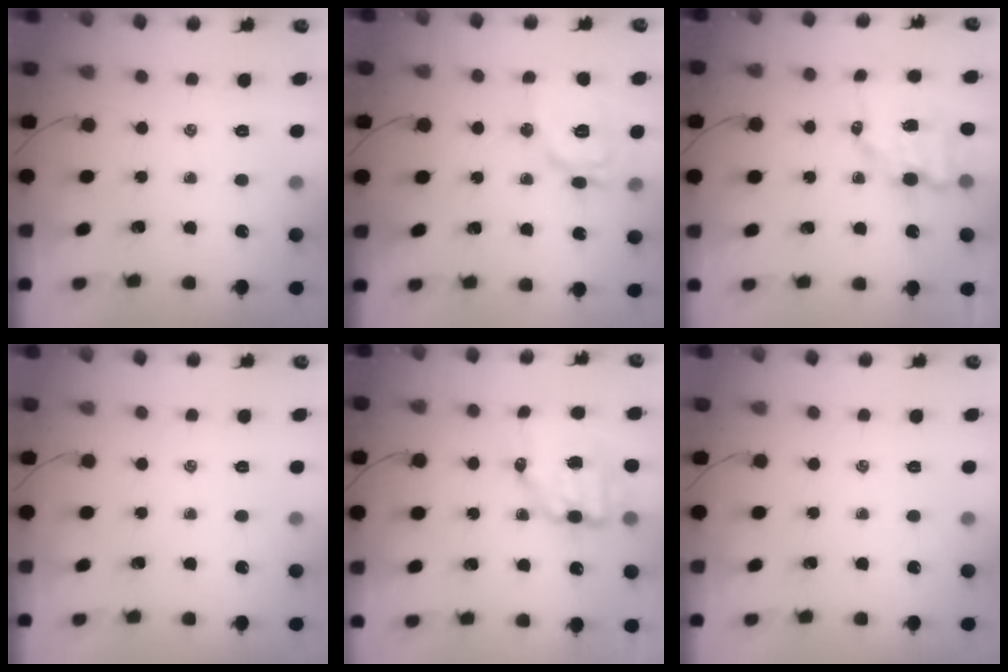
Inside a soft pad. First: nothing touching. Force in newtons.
{"total": 12.4, "press": 12.4, "slide": 0.4}
{"total": 8.1, "press": 8.0, "slide": 1.0}
{"total": 0.0}
{"total": 8.5, "press": 8.3, "slide": 1.6}
{"total": 0.0}